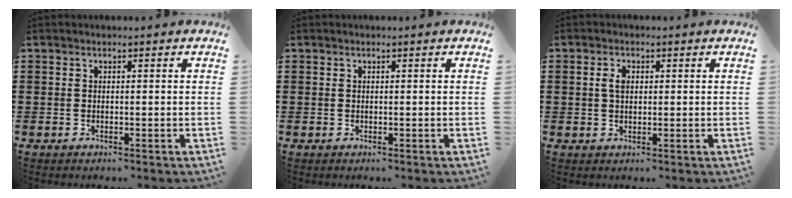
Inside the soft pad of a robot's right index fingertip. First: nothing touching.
{"total": 0.0}
{"total": 2.4, "force": [0.5, 1.4, 1.9], "torque": [-0.040, 0.008, 0.007]}